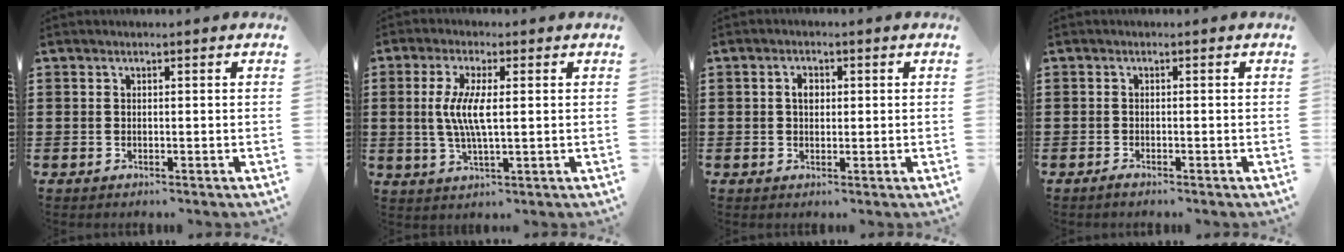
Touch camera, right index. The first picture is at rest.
{"total": 6.0, "force": [0.4, 1.4, 5.8], "torque": [-0.122, -0.004, 0.000]}
{"total": 2.3, "force": [0.3, 1.4, 1.7], "torque": [-0.037, 0.008, 0.004]}
{"total": 0.7, "force": [-0.7, 0.1, 0.3], "torque": [-0.008, -0.004, -0.012]}